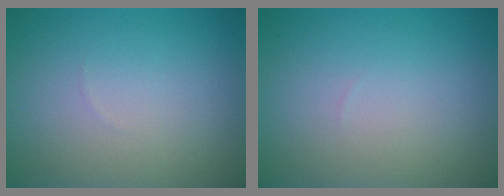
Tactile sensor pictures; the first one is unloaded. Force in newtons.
{"total": 0.0}